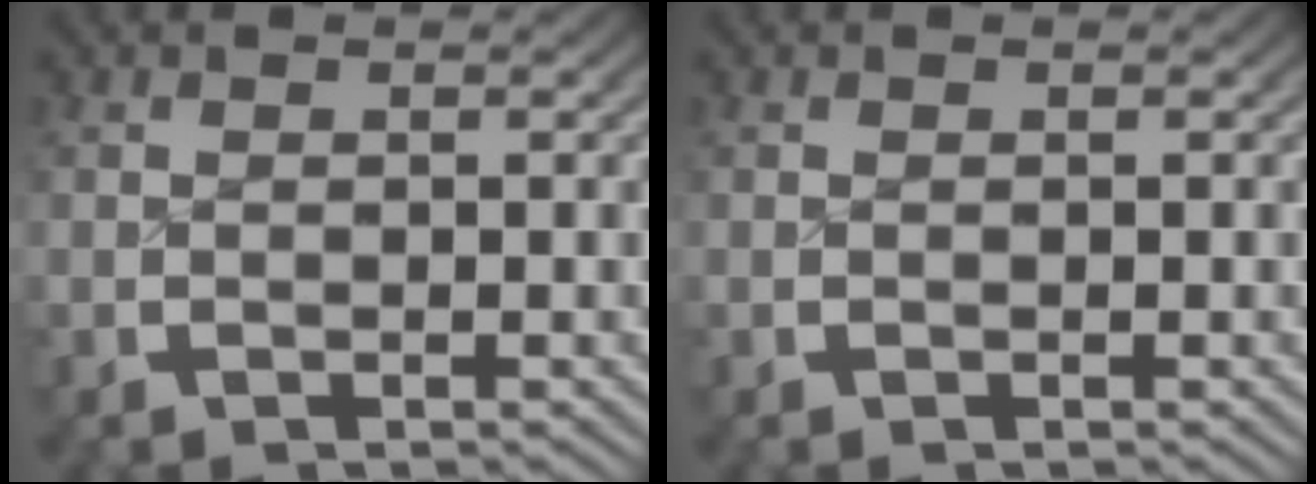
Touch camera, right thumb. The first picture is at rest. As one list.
[{"total": 0.0}]